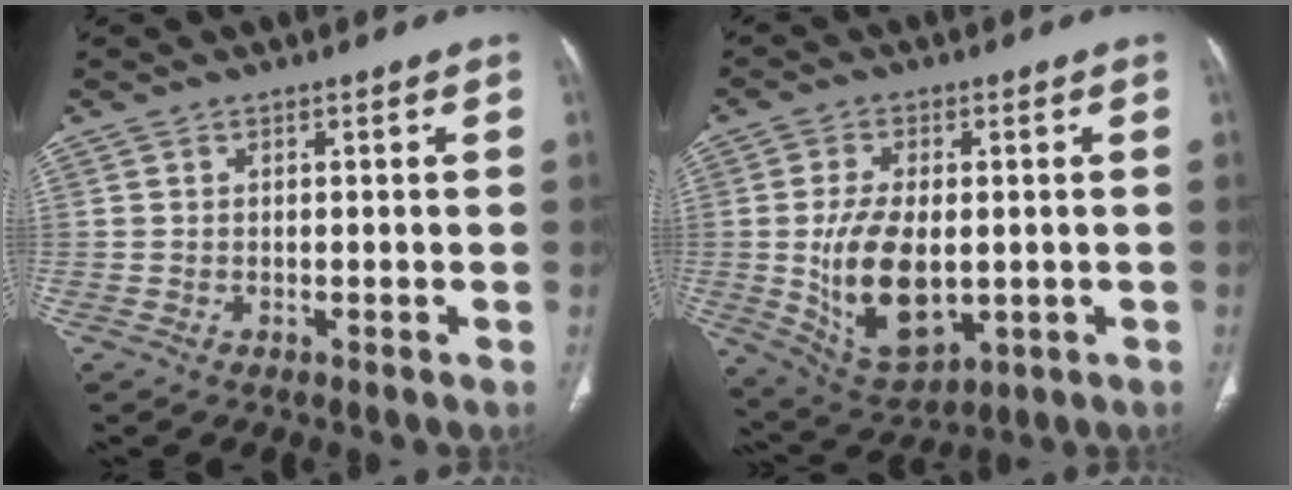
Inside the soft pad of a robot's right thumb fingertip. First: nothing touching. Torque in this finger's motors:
{"motor_torque": [-0.53, 0.76, 0.95, 0.49, 0.39]}